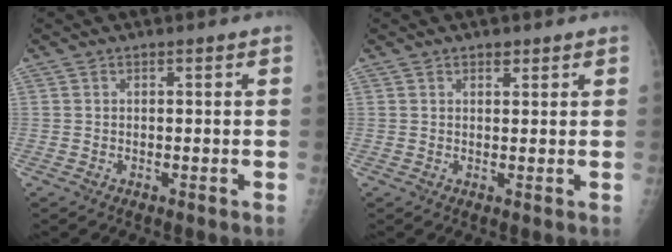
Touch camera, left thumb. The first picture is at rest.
{"total": 1.5, "force": [1.1, 0.8, 0.7], "torque": [-0.002, -0.006, 0.015]}